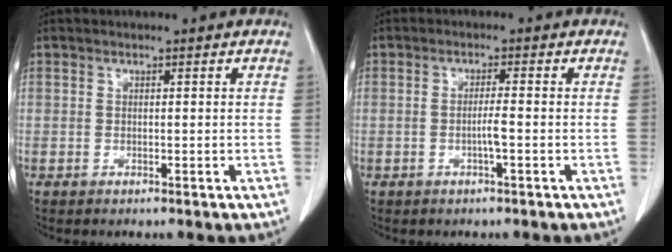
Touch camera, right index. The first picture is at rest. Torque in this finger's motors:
{"motor_torque": [-0.16, 0.12, -0.08, 0.00]}